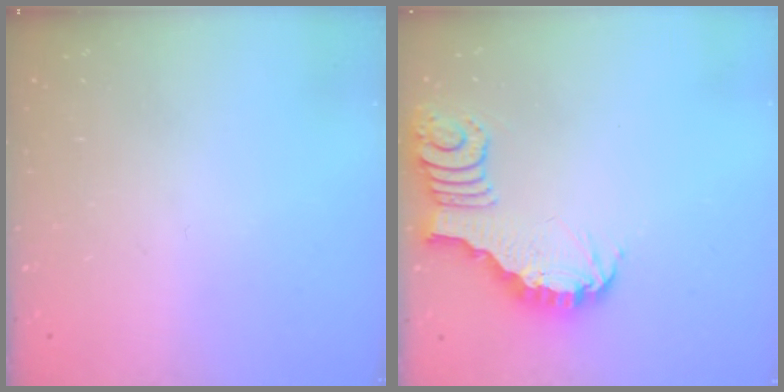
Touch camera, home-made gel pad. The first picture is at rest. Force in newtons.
{"total": 3.7, "press": 3.7, "slide": 0.1}